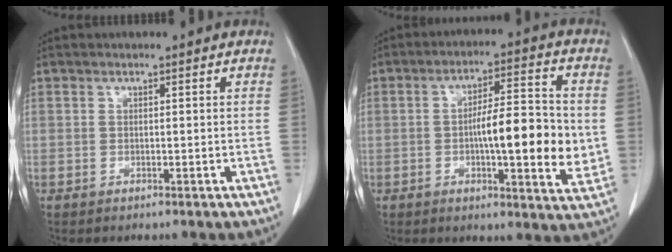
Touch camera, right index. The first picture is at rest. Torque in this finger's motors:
{"motor_torque": [0.56, -0.10, 0.53, 0.11]}